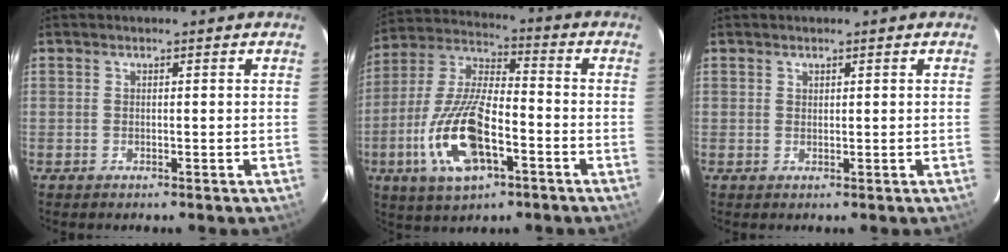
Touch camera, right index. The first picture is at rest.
{"total": 17.3, "force": [-6.4, 6.7, 14.6], "torque": [-0.316, -0.011, -0.119]}
{"total": 0.6, "force": [0.5, 0.4, 0.1], "torque": [0.000, 0.001, 0.009]}